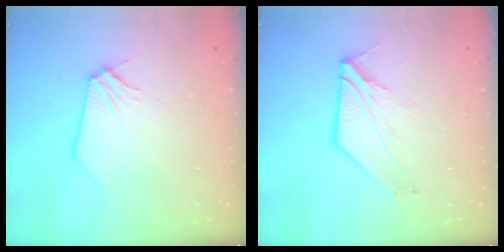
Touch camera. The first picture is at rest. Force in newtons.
{"total": 7.2, "press": 7.1, "slide": 0.9}